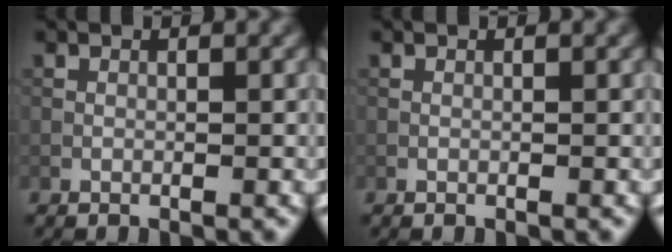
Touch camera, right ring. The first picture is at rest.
{"total": 0.0}